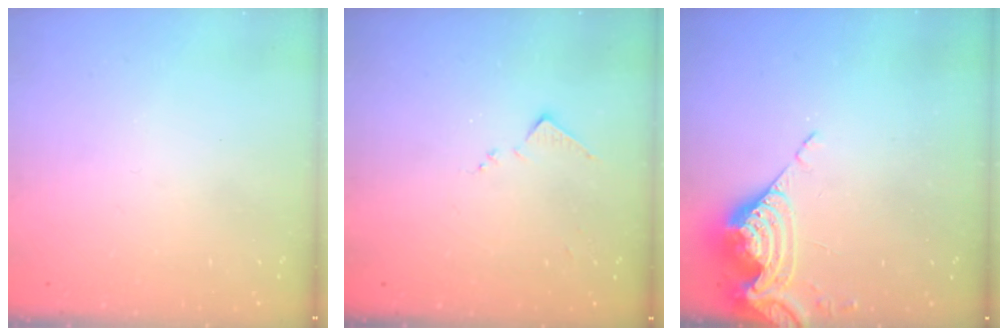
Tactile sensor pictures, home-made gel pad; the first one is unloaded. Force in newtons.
{"total": 7.1, "press": 7.1, "slide": 0.7}
{"total": 9.9, "press": 9.9, "slide": 0.6}